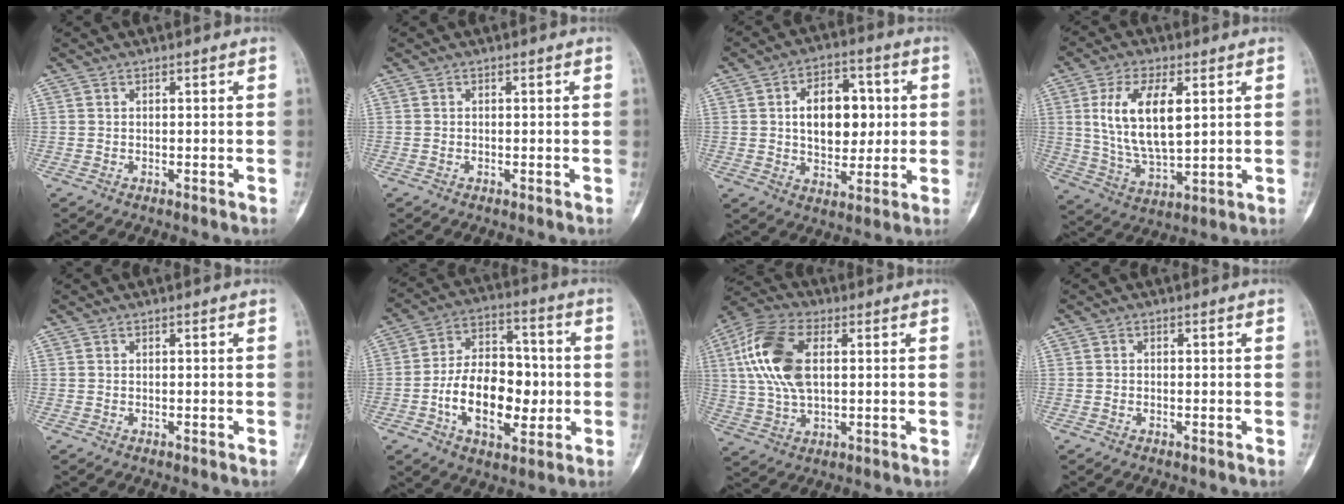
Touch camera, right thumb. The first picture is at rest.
{"total": 0.0}
{"total": 12.8, "force": [1.6, 8.3, 9.7], "torque": [-0.106, 0.005, 0.027]}
{"total": 14.1, "force": [3.4, 6.7, 11.9], "torque": [-0.218, -0.016, 0.071]}
{"total": 0.0}
{"total": 16.6, "force": [-2.9, 10.2, 12.8], "torque": [-0.180, 0.031, -0.044]}
{"total": 14.9, "force": [3.0, 8.1, 12.2], "torque": [-0.261, 0.012, 0.056]}
{"total": 0.0}